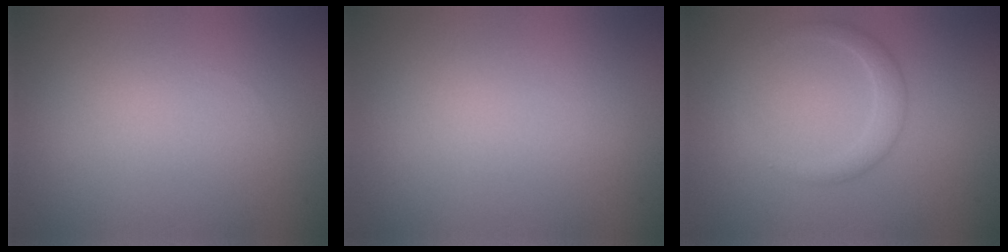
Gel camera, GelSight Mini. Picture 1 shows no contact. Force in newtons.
{"total": 0.0}
{"total": 1.9, "press": 1.9, "slide": 0.1}